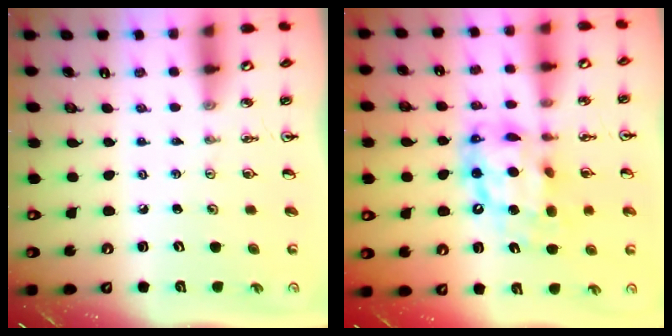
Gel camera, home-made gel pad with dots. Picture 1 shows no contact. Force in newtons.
{"total": 13.7, "press": 13.6, "slide": 1.0}